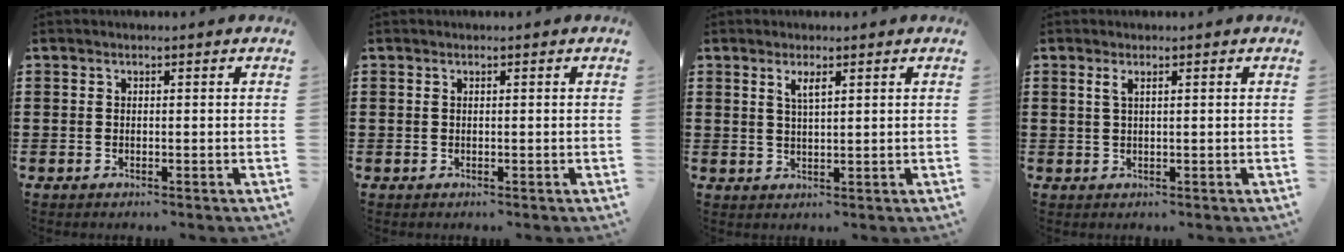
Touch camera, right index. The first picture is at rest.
{"total": 0.0}
{"total": 2.4, "force": [1.3, 0.6, 1.9], "torque": [-0.040, 0.002, 0.022]}
{"total": 1.3, "force": [0.6, 0.2, 1.1], "torque": [-0.024, 0.003, 0.010]}